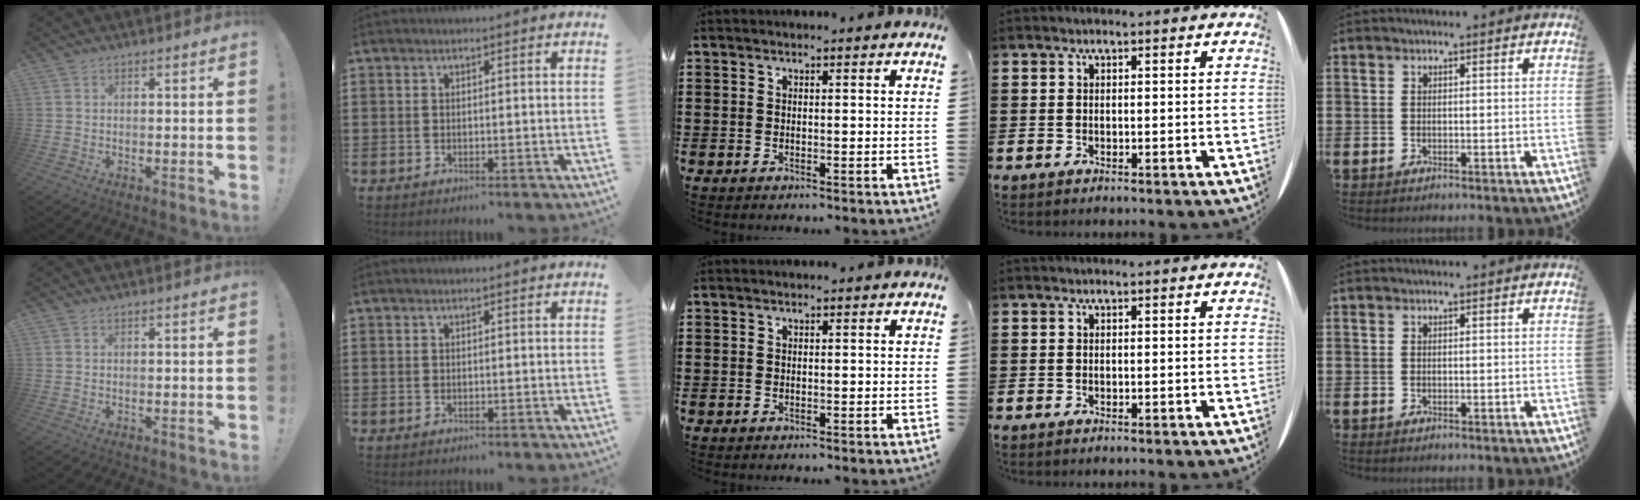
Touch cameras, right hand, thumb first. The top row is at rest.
{}